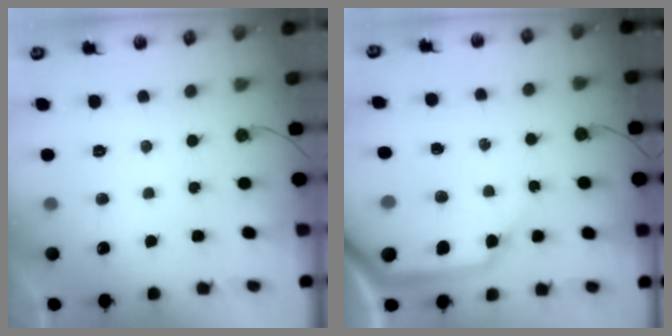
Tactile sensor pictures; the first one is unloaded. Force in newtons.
{"total": 12.7, "press": 12.6, "slide": 2.0}